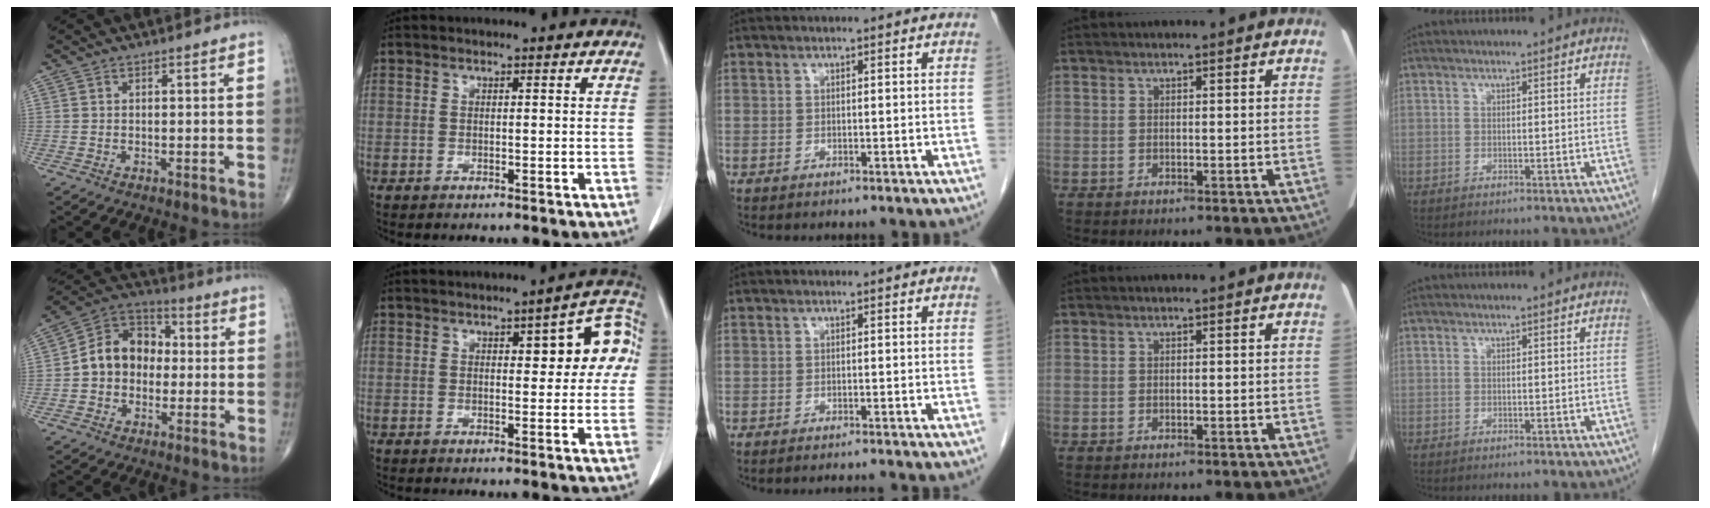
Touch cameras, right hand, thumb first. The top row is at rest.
{"thumb": {"total": 11.8, "force": [-0.3, 9.4, 7.2], "torque": [-0.091, 0.039, -0.019]}, "index": {"total": 9.2, "force": [2.4, 3.1, 8.4], "torque": [-0.083, 0.027, 0.025]}, "middle": {"total": 2.8, "force": [-2.6, -0.2, 1.1], "torque": [-0.012, -0.002, -0.033]}}